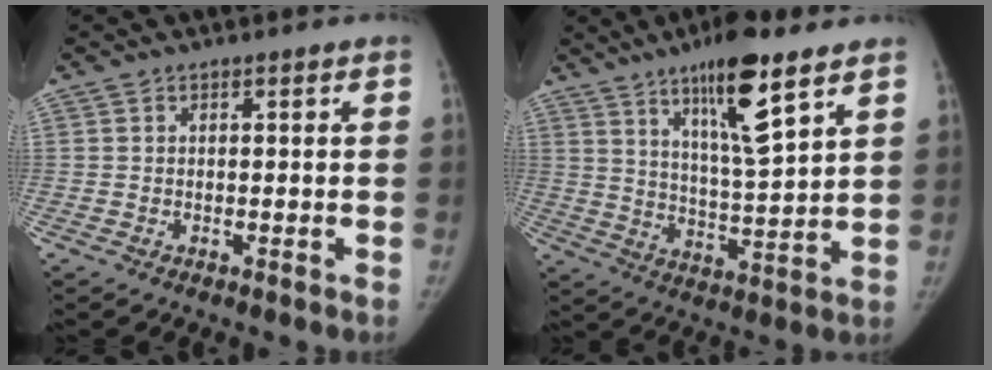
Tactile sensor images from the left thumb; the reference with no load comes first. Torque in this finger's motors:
{"motor_torque": [0.61, -0.13, 1.38, -1.33, 0.48]}